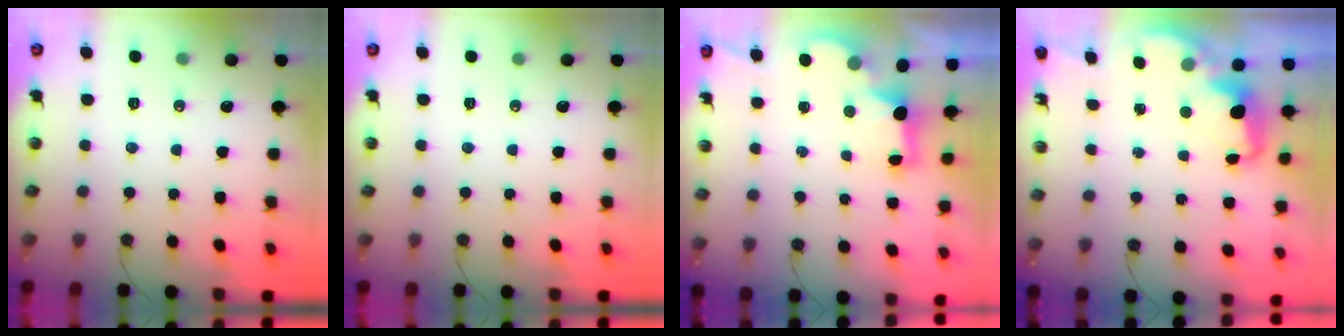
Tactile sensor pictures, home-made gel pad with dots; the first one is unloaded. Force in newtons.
{"total": 0.0}
{"total": 2.4, "press": 2.3, "slide": 0.7}
{"total": 2.6, "press": 2.5, "slide": 0.5}